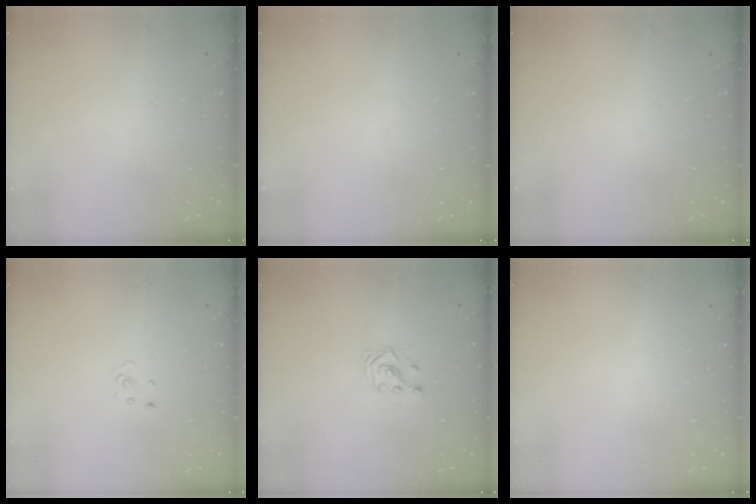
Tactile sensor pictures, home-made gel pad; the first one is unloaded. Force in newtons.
{"total": 0.0}
{"total": 0.0}
{"total": 2.3, "press": 2.3, "slide": 0.2}
{"total": 3.0, "press": 3.0, "slide": 0.1}
{"total": 0.0}